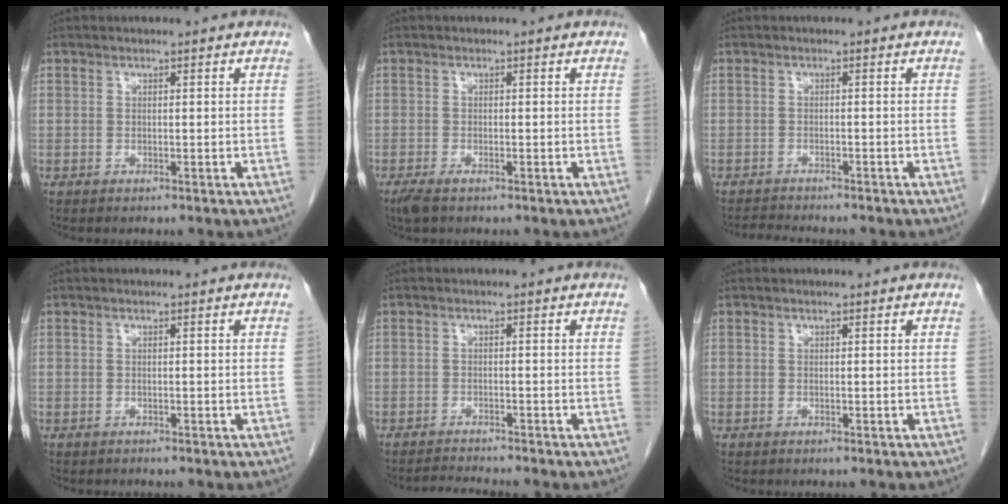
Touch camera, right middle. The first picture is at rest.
{"total": 2.4, "force": [-1.6, 0.7, 1.5], "torque": [-0.034, -0.007, -0.027]}
{"total": 4.3, "force": [-4.1, 0.3, 1.2], "torque": [-0.022, -0.014, -0.062]}
{"total": 0.0}
{"total": 2.8, "force": [-2.6, -0.9, 0.1], "torque": [-0.012, -0.019, -0.044]}
{"total": 0.0}